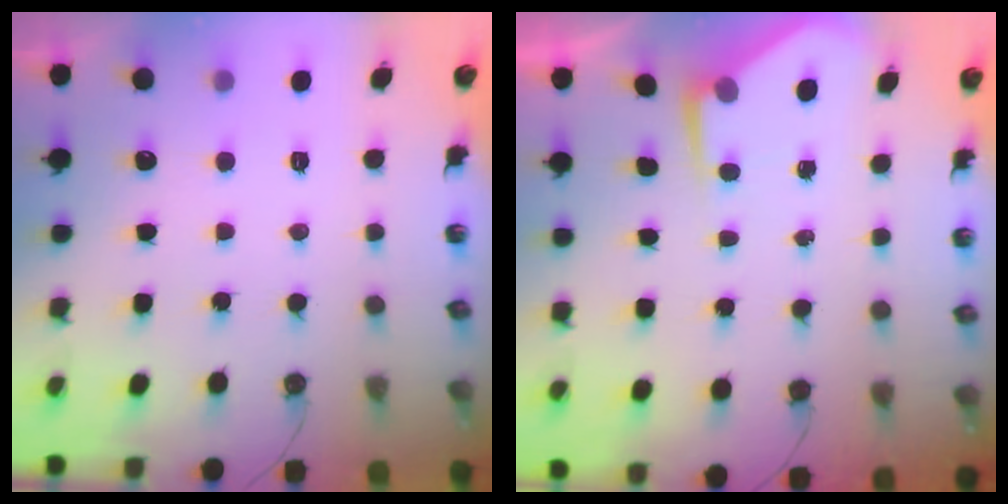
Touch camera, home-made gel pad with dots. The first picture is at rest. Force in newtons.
{"total": 4.8, "press": 4.8, "slide": 0.5}